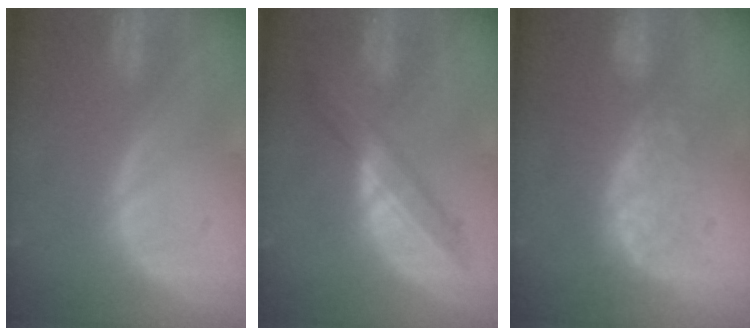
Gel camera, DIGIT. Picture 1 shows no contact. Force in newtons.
{"total": 5.7, "press": 5.7, "slide": 0.3}
{"total": 7.6, "press": 7.1, "slide": 2.8}